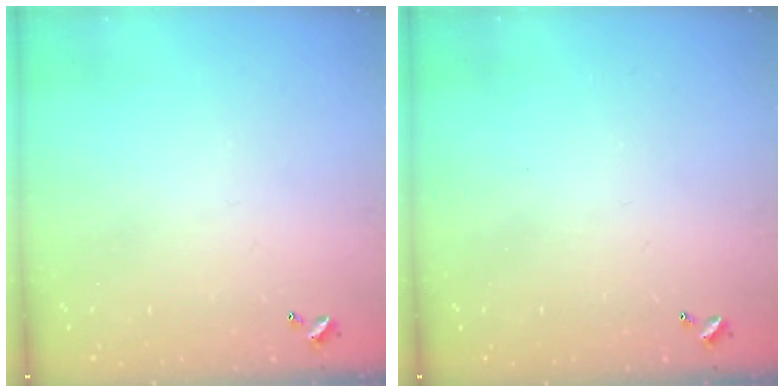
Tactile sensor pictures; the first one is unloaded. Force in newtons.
{"total": 0.0}